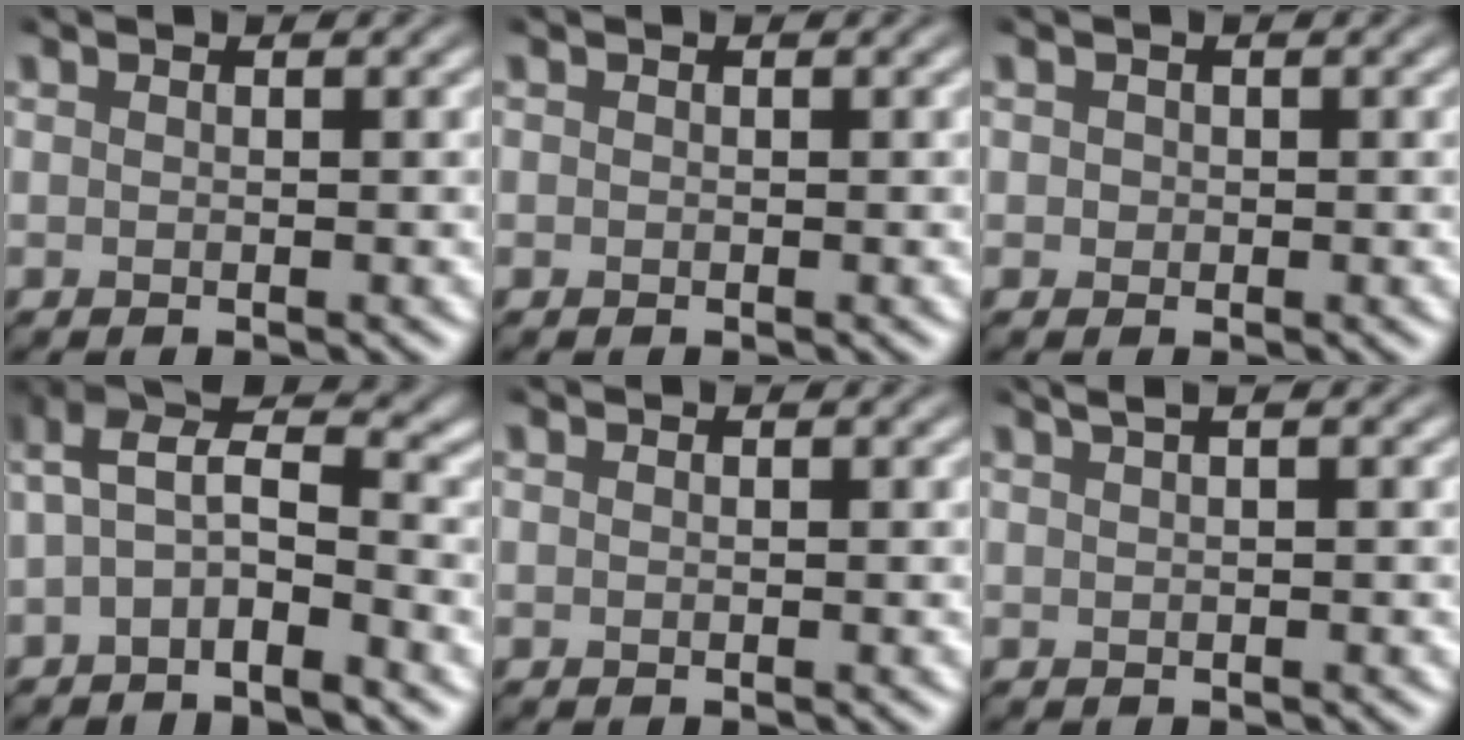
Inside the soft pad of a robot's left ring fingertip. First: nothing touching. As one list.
[{"total": 0.0}, {"total": 0.7, "force": [0.1, 0.6, 0.1], "torque": [0.002, -0.002, -0.002]}, {"total": 4.8, "force": [-1.1, 2.2, 4.1], "torque": [-0.075, 0.017, -0.030]}, {"total": 0.0}, {"total": 3.4, "force": [1.6, 1.5, 2.6], "torque": [-0.018, 0.017, 0.000]}]